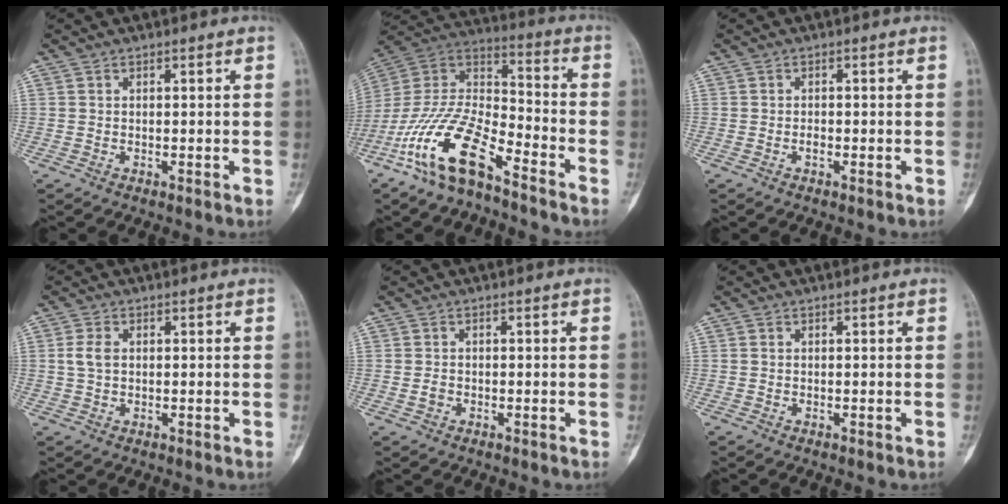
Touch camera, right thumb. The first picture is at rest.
{"total": 17.9, "force": [-11.2, 6.4, 12.3], "torque": [-0.233, 0.072, -0.216]}
{"total": 1.0, "force": [-0.4, 0.5, 0.7], "torque": [-0.007, 0.003, -0.008]}
{"total": 3.2, "force": [0.5, 2.1, 2.4], "torque": [-0.051, 0.005, 0.011]}
{"total": 1.5, "force": [-0.5, 1.2, 0.7], "torque": [-0.009, 0.006, -0.007]}
{"total": 0.0}